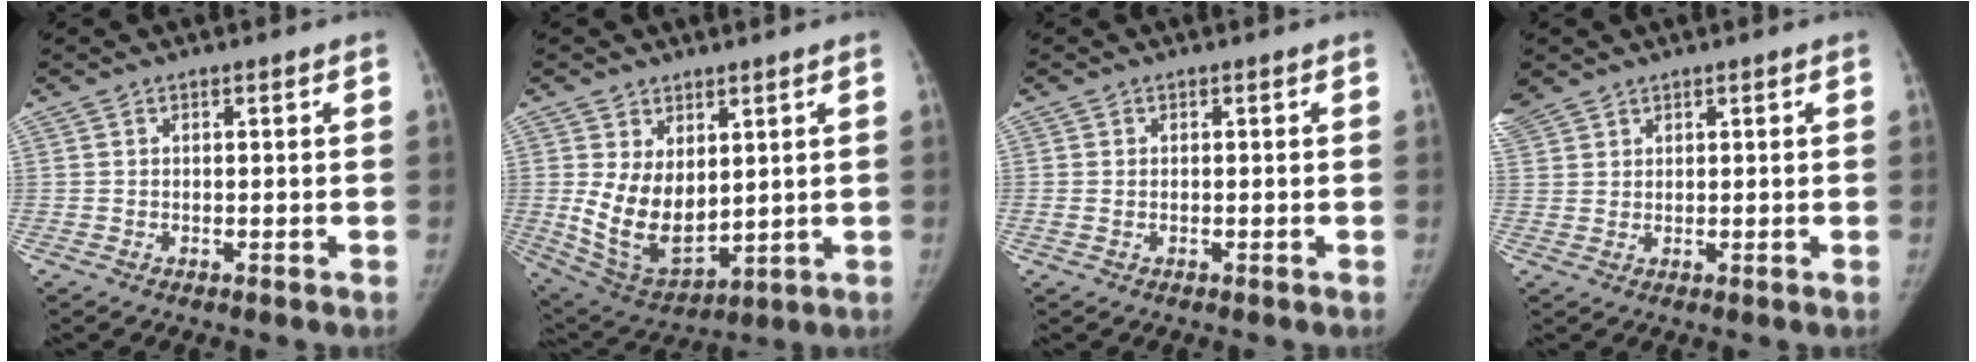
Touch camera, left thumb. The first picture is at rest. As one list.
[{"total": 11.8, "force": [2.1, 7.3, 9.0], "torque": [-0.131, -0.028, 0.064]}, {"total": 0.8, "force": [-0.1, 0.6, 0.6], "torque": [-0.014, 0.007, 0.000]}, {"total": 5.5, "force": [3.9, 3.5, 1.5], "torque": [-0.037, 0.016, 0.086]}]